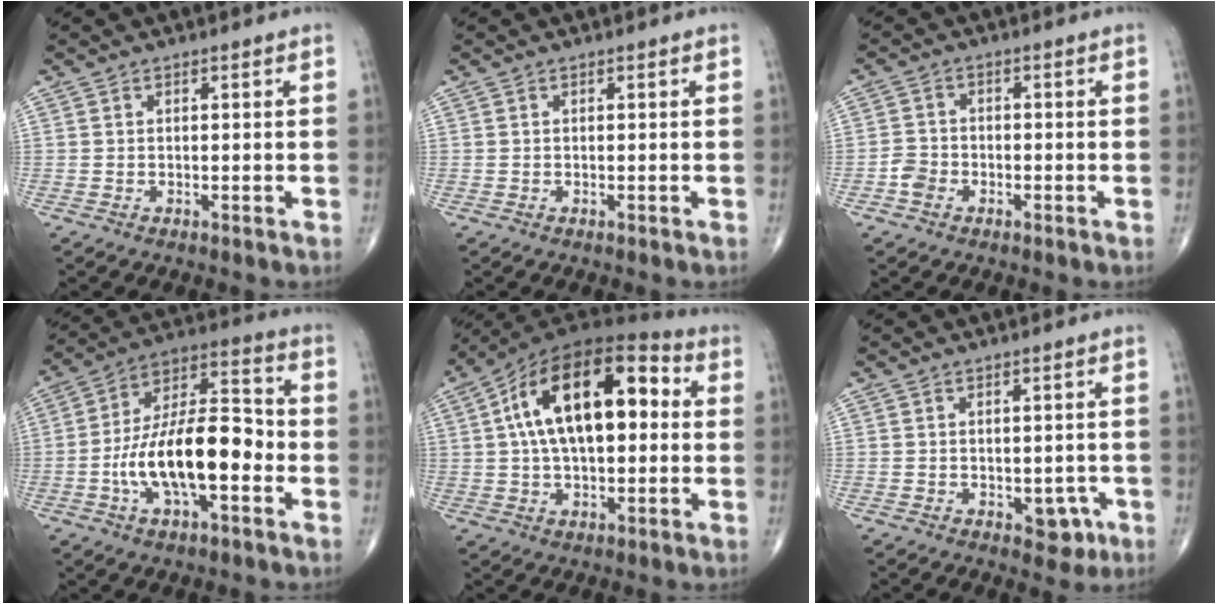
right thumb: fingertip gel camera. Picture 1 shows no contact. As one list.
[{"total": 0.0}, {"total": 3.1, "force": [-1.5, 2.4, 1.2], "torque": [-0.014, 0.012, -0.034]}, {"total": 18.8, "force": [-4.3, 8.1, 16.4], "torque": [-0.275, 0.043, -0.080]}, {"total": 20.9, "force": [3.5, 10.7, 17.6], "torque": [-0.284, 0.033, 0.043]}, {"total": 4.2, "force": [-1.5, 2.8, 2.7], "torque": [-0.005, 0.006, -0.013]}]